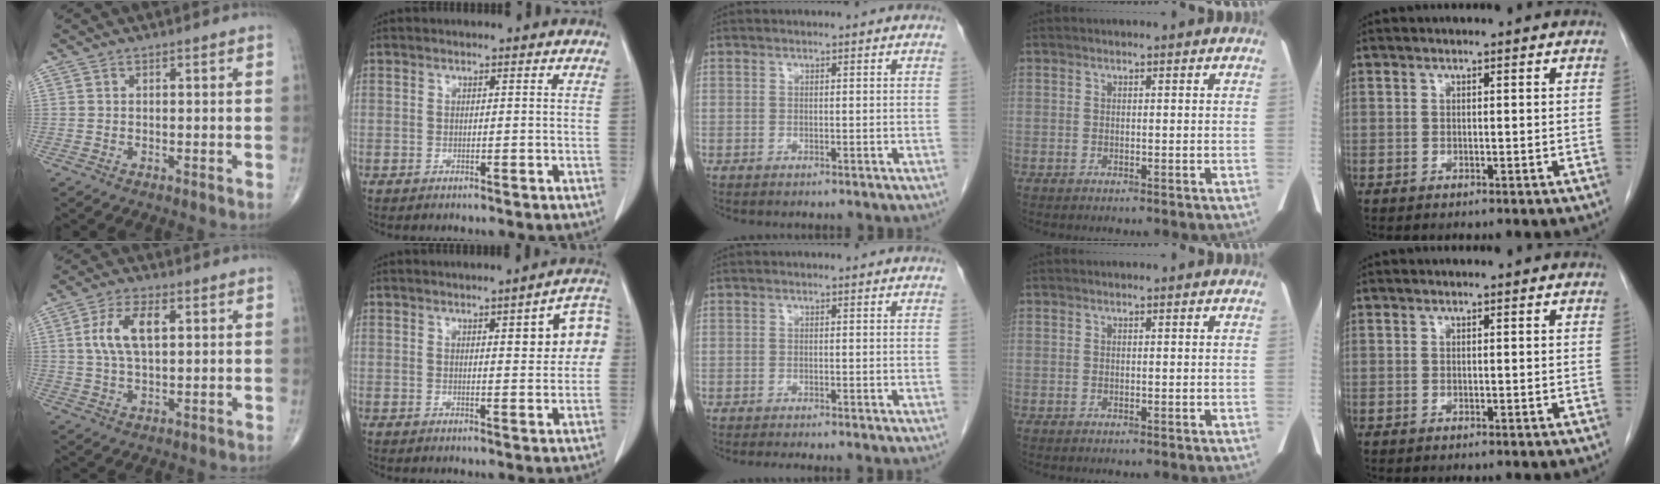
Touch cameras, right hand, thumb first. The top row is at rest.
{"thumb": {"total": 8.5, "force": [2.0, 4.1, 7.2], "torque": [-0.145, 0.006, 0.036]}, "index": {"total": 7.9, "force": [1.9, 1.9, 7.5], "torque": [-0.087, 0.018, 0.019]}, "middle": {"total": 2.0, "force": [-1.7, -0.3, 1.0], "torque": [-0.013, -0.002, -0.027]}}